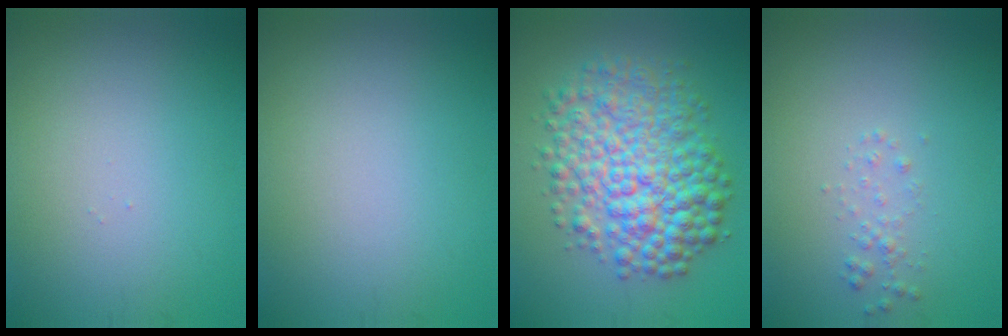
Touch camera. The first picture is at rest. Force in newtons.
{"total": 0.0}
{"total": 9.0, "press": 9.0, "slide": 0.1}
{"total": 1.0, "press": 1.0, "slide": 0.1}